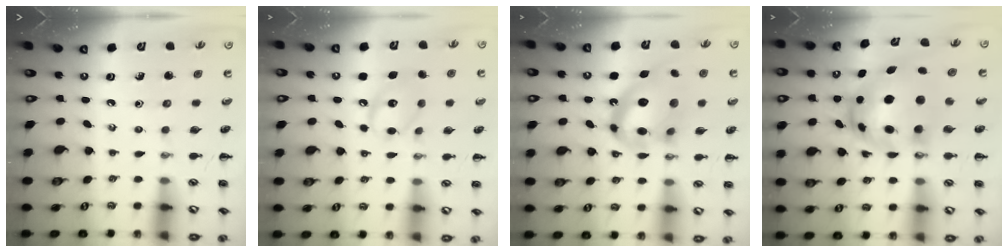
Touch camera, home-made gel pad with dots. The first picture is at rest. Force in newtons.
{"total": 9.8, "press": 9.8, "slide": 1.1}
{"total": 16.9, "press": 16.6, "slide": 2.9}
{"total": 8.9, "press": 8.6, "slide": 2.2}